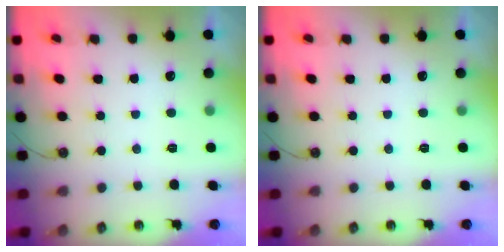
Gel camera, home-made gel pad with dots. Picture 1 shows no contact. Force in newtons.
{"total": 0.0}